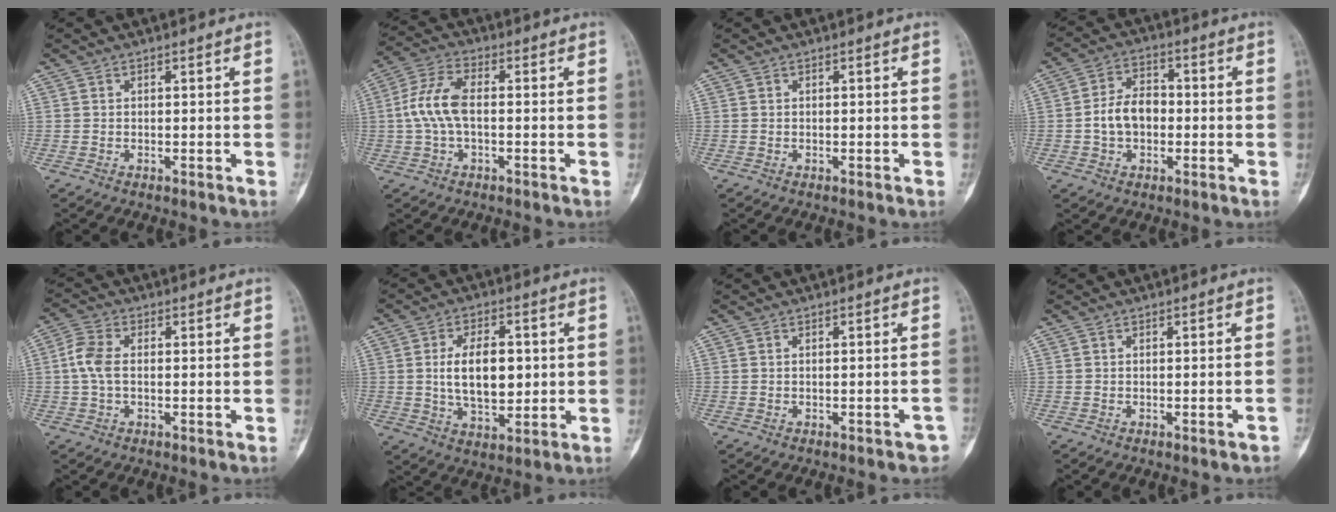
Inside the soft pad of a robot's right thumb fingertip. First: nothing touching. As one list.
[{"total": 8.6, "force": [-0.1, 4.3, 7.4], "torque": [-0.167, 0.025, -0.006]}, {"total": 0.0}, {"total": 7.8, "force": [-0.9, 5.6, 5.4], "torque": [-0.084, 0.024, -0.023]}, {"total": 5.5, "force": [0.0, 3.2, 4.4], "torque": [-0.107, 0.015, -0.004]}, {"total": 11.6, "force": [0.9, 6.5, 9.6], "torque": [-0.142, -0.004, 0.023]}, {"total": 2.4, "force": [-1.8, 1.1, 1.3], "torque": [-0.008, 0.016, -0.017]}, {"total": 1.3, "force": [-0.9, 0.1, 1.0], "torque": [-0.015, 0.005, -0.009]}]